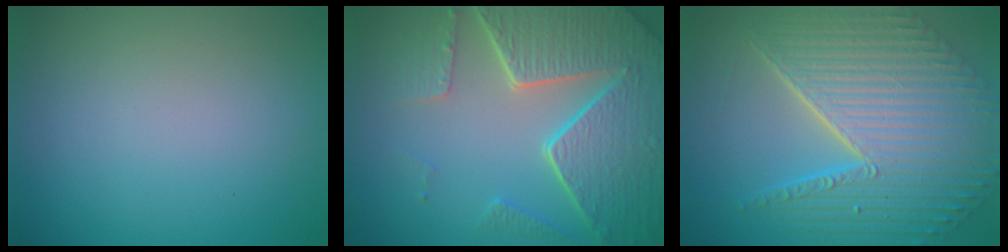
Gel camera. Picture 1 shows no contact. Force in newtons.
{"total": 8.3, "press": 5.9, "slide": 5.8}
{"total": 10.8, "press": 7.2, "slide": 8.0}